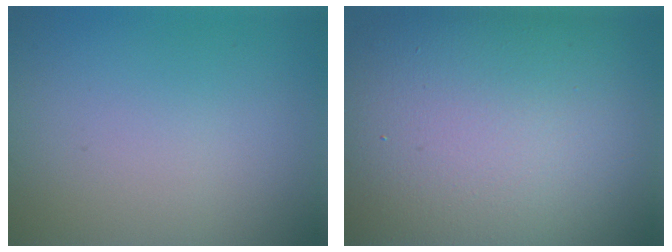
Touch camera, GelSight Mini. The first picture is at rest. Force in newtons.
{"total": 18.3, "press": 18.3, "slide": 1.0}